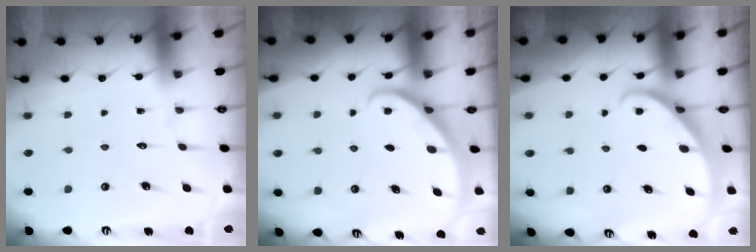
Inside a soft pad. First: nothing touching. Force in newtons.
{"total": 2.3, "press": 2.3, "slide": 0.2}
{"total": 2.1, "press": 2.1, "slide": 0.2}